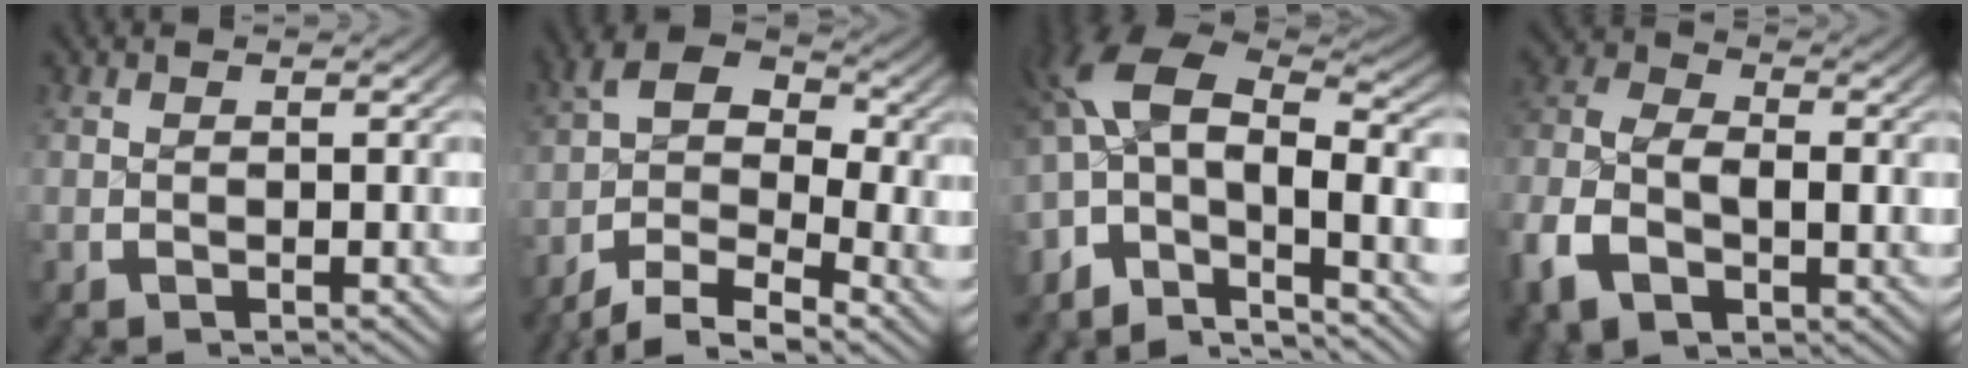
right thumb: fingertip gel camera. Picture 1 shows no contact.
{"total": 9.5, "force": [-1.7, 6.6, 6.6], "torque": [-0.106, -0.016, -0.044]}
{"total": 13.5, "force": [-0.5, 9.5, 9.5], "torque": [-0.227, -0.043, -0.003]}
{"total": 8.7, "force": [-1.4, 6.4, 5.8], "torque": [-0.139, -0.025, -0.016]}